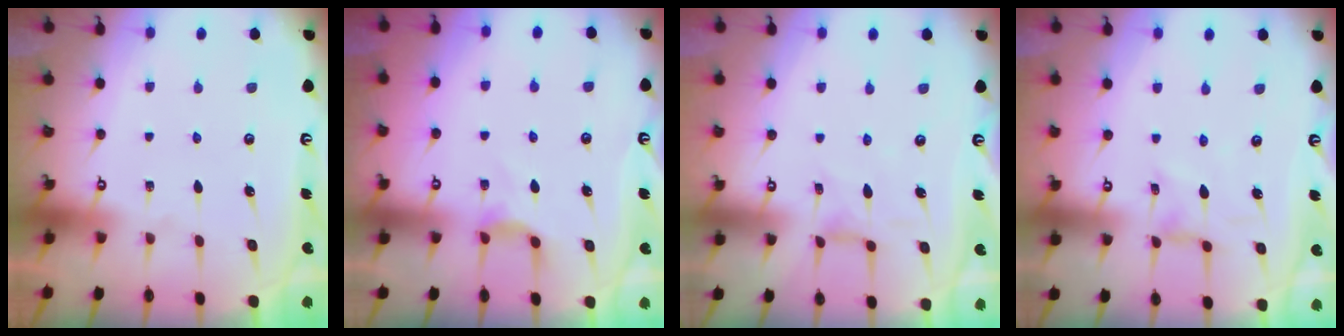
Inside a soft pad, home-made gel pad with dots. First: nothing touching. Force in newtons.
{"total": 2.8, "press": 2.8, "slide": 0.3}
{"total": 2.3, "press": 2.3, "slide": 0.5}
{"total": 0.5, "press": 0.5, "slide": 0.3}